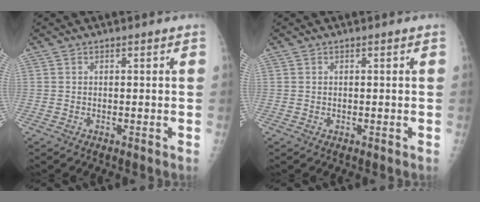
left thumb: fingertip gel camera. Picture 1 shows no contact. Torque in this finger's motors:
{"motor_torque": [-0.23, 0.02, -0.03, 0.07, -0.02]}